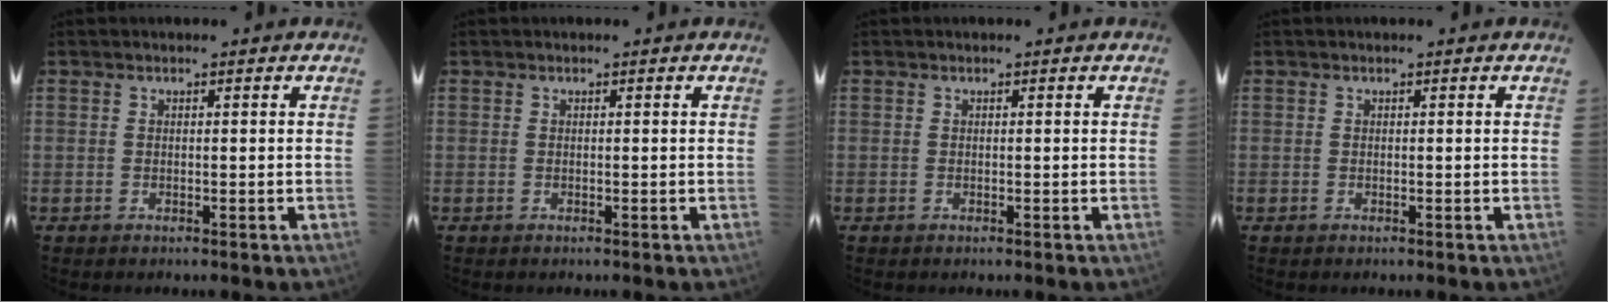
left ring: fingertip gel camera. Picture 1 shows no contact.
{"total": 0.0}
{"total": 0.0}
{"total": 0.0}